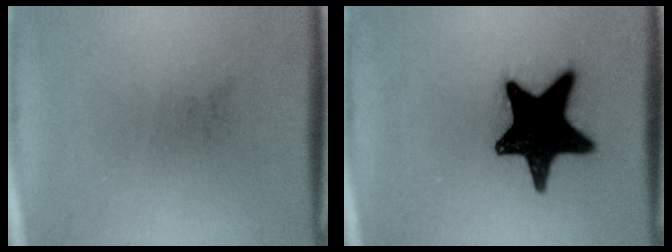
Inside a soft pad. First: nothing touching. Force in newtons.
{"total": 19.6}